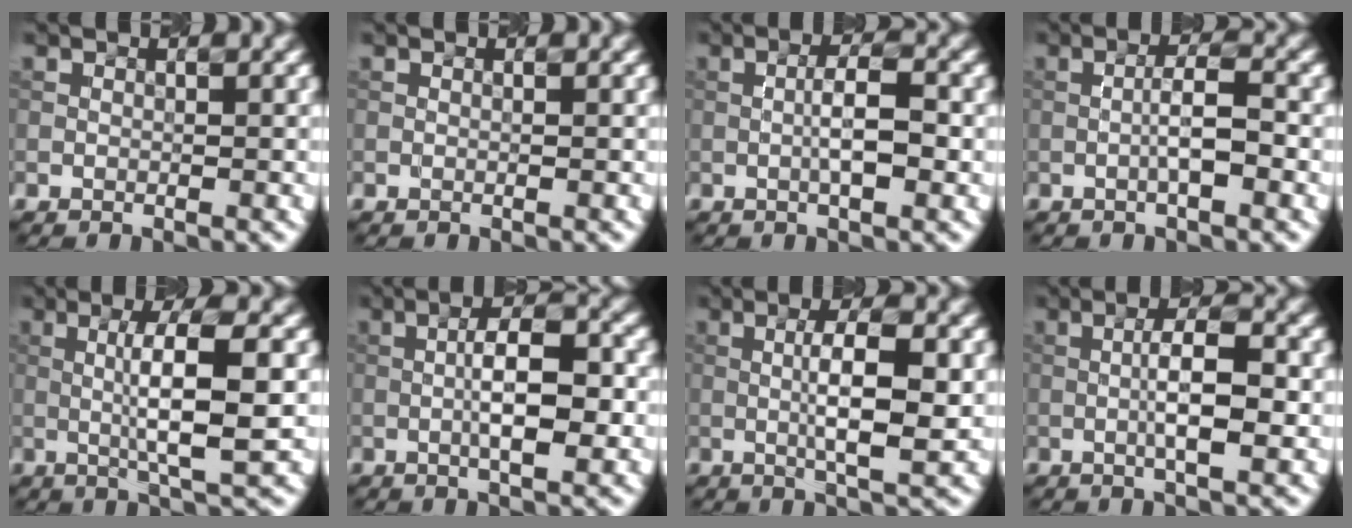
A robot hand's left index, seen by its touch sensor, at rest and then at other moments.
{"total": 0.0}
{"total": 3.6, "force": [-0.4, 0.9, 3.4], "torque": [-0.063, 0.006, -0.009]}
{"total": 2.9, "force": [-0.7, 0.5, 2.8], "torque": [-0.050, 0.008, -0.016]}
{"total": 6.1, "force": [0.1, 0.9, 6.0], "torque": [-0.105, 0.006, 0.001]}
{"total": 5.8, "force": [-0.6, 1.8, 5.5], "torque": [-0.096, 0.008, -0.014]}
{"total": 5.5, "force": [0.1, 1.2, 5.3], "torque": [-0.097, 0.003, -0.001]}
{"total": 4.7, "force": [-0.4, 1.1, 4.5], "torque": [-0.084, 0.007, -0.011]}